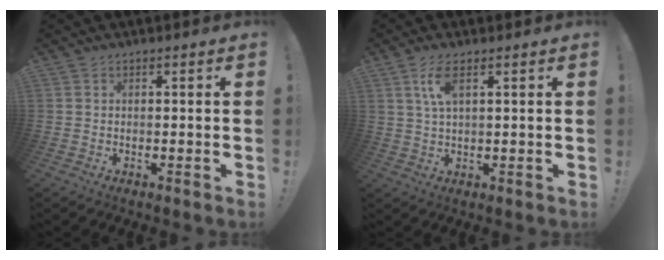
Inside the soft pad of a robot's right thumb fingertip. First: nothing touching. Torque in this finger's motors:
{"motor_torque": [-0.21, 0.32, 0.31, 0.47, 0.04]}